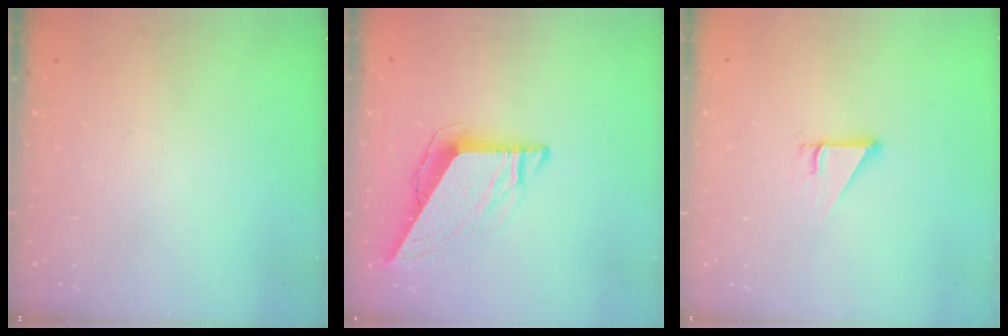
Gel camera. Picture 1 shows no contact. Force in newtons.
{"total": 9.8, "press": 9.7, "slide": 1.1}
{"total": 2.5, "press": 2.5, "slide": 0.2}